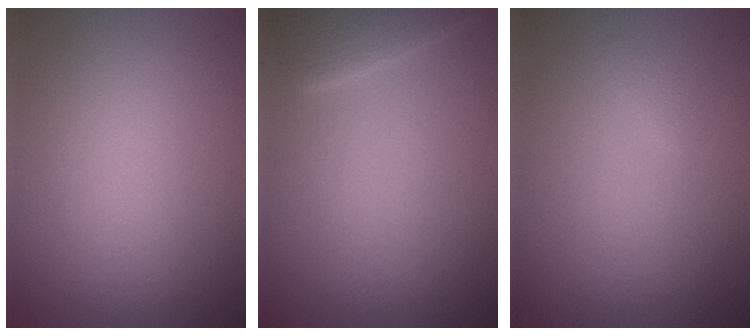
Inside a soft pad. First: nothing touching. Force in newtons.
{"total": 2.8, "press": 2.8, "slide": 0.2}
{"total": 0.6, "press": 0.6, "slide": 0.1}